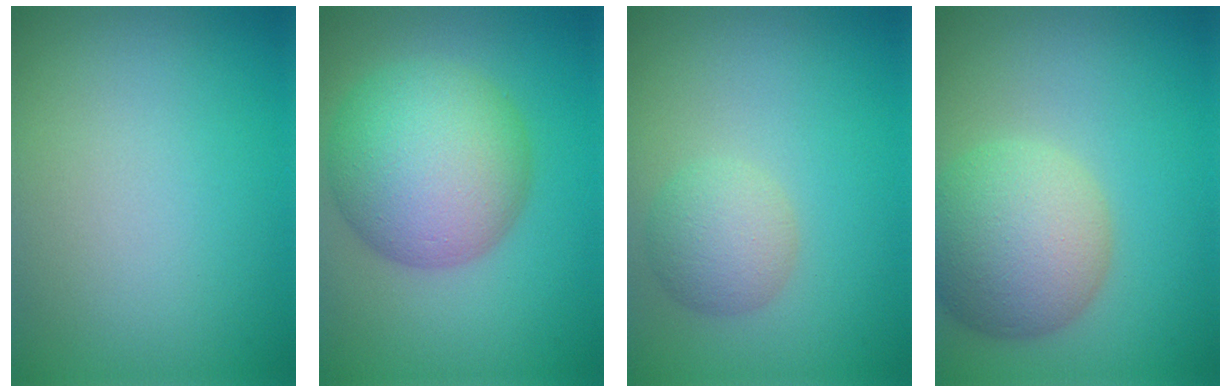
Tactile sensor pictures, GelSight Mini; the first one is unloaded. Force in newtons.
{"total": 9.1, "press": 9.1, "slide": 0.3}
{"total": 3.0, "press": 3.0, "slide": 0.0}
{"total": 7.2, "press": 7.2, "slide": 0.4}